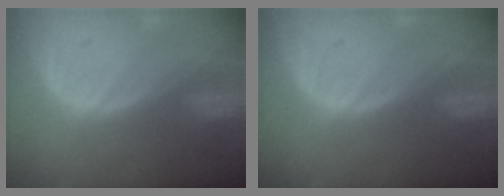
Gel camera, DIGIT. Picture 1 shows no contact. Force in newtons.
{"total": 0.0}